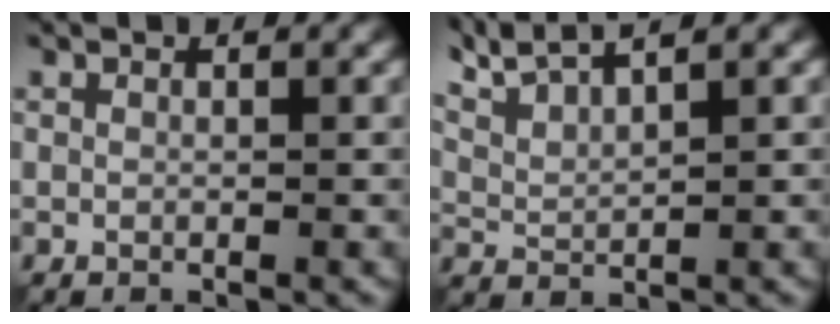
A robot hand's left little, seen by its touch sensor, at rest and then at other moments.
{"total": 4.9, "force": [3.9, 1.0, 2.8], "torque": [-0.066, 0.015, 0.068]}